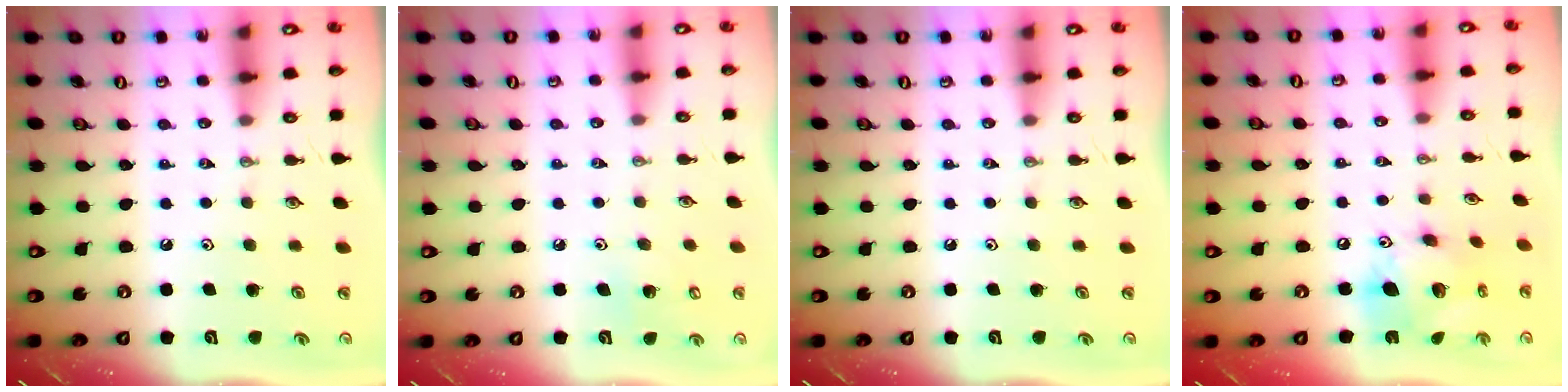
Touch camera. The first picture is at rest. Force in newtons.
{"total": 4.3, "press": 4.3, "slide": 0.3}
{"total": 0.0}
{"total": 15.3, "press": 15.2, "slide": 1.4}